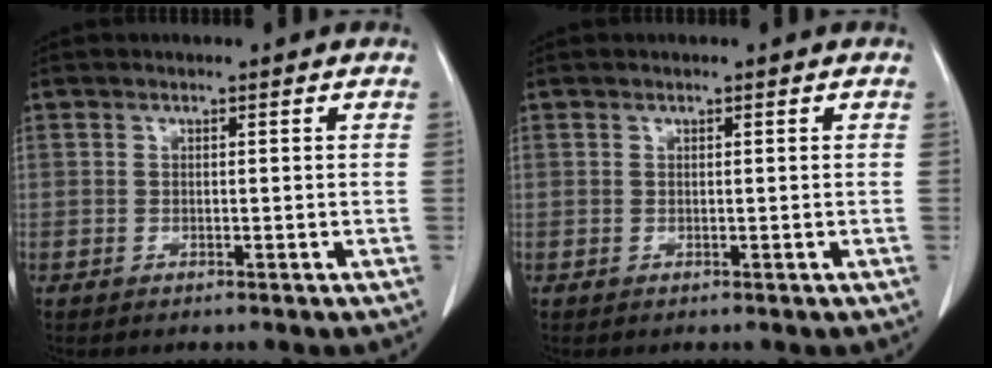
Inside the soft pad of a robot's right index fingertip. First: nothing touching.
{"total": 0.0}